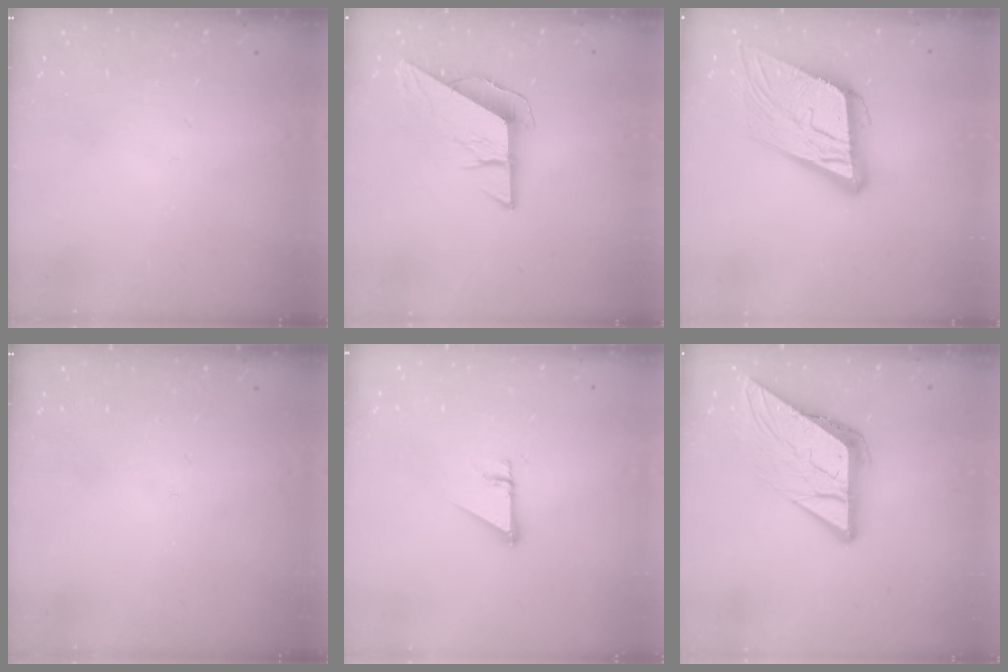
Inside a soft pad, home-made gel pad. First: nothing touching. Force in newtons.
{"total": 8.2, "press": 8.2, "slide": 0.3}
{"total": 17.9, "press": 17.6, "slide": 3.3}
{"total": 0.0}
{"total": 2.7, "press": 2.7, "slide": 0.2}
{"total": 11.5, "press": 11.4, "slide": 1.1}